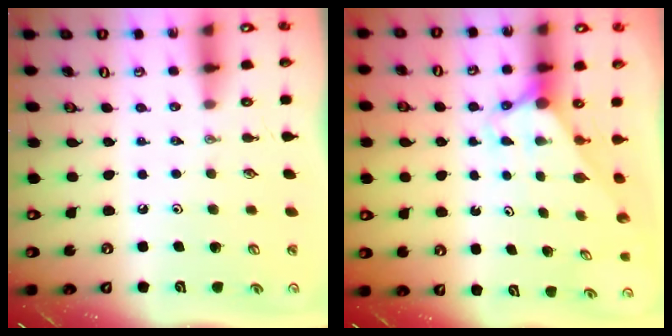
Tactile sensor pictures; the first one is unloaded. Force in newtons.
{"total": 2.9, "press": 2.9, "slide": 0.0}